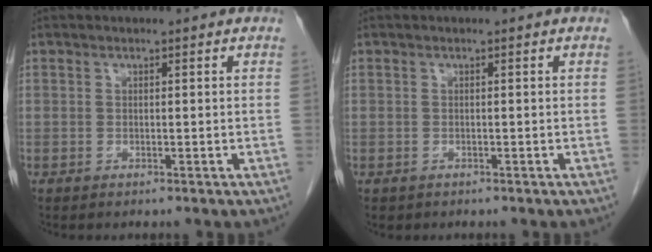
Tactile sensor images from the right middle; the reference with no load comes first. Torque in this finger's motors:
{"motor_torque": [0.60, -0.15, -0.02, -0.01]}